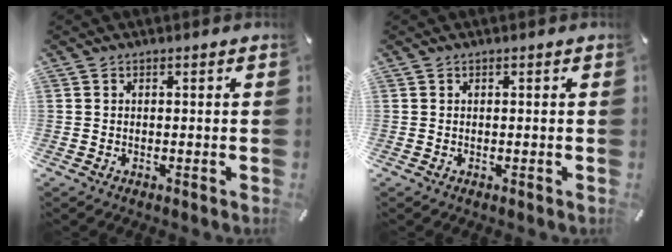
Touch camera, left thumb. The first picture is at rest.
{"total": 0.0}